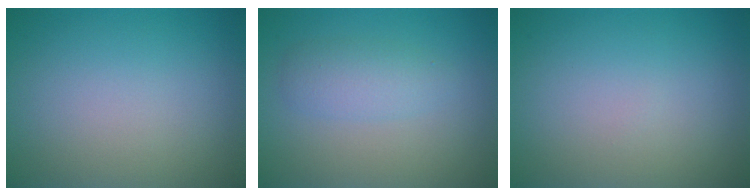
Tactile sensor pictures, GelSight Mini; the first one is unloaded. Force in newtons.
{"total": 2.4, "press": 2.4, "slide": 0.1}
{"total": 0.0}